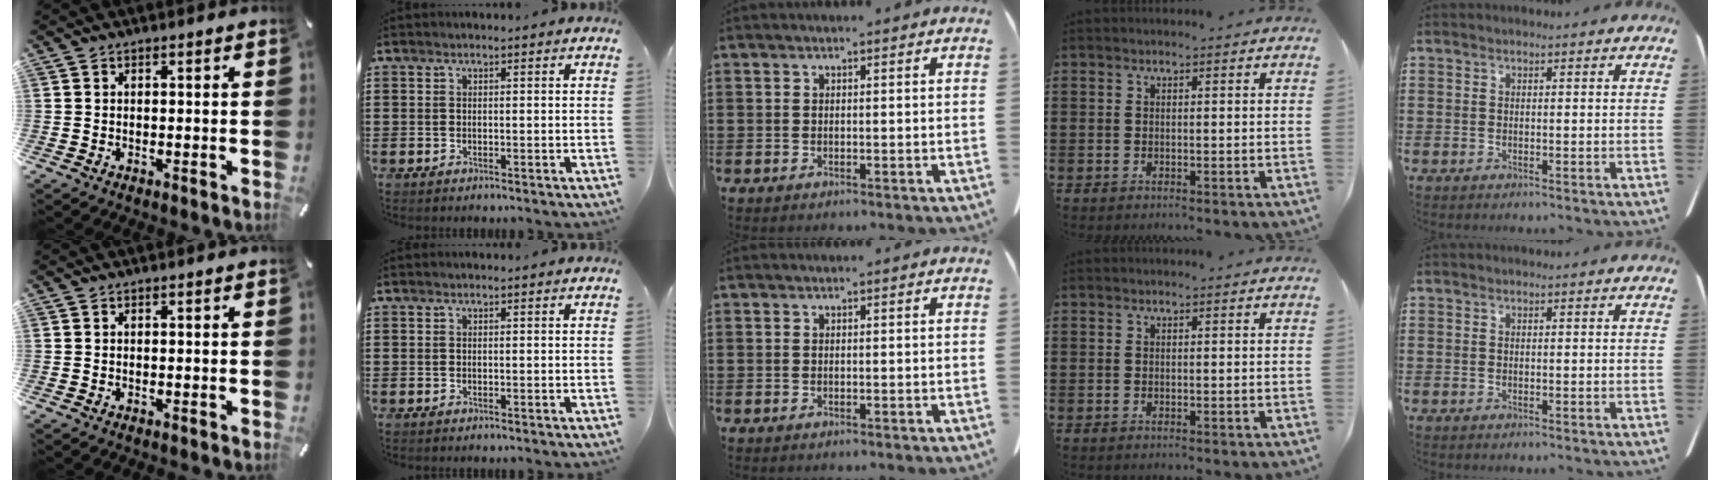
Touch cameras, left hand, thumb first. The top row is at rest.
{}